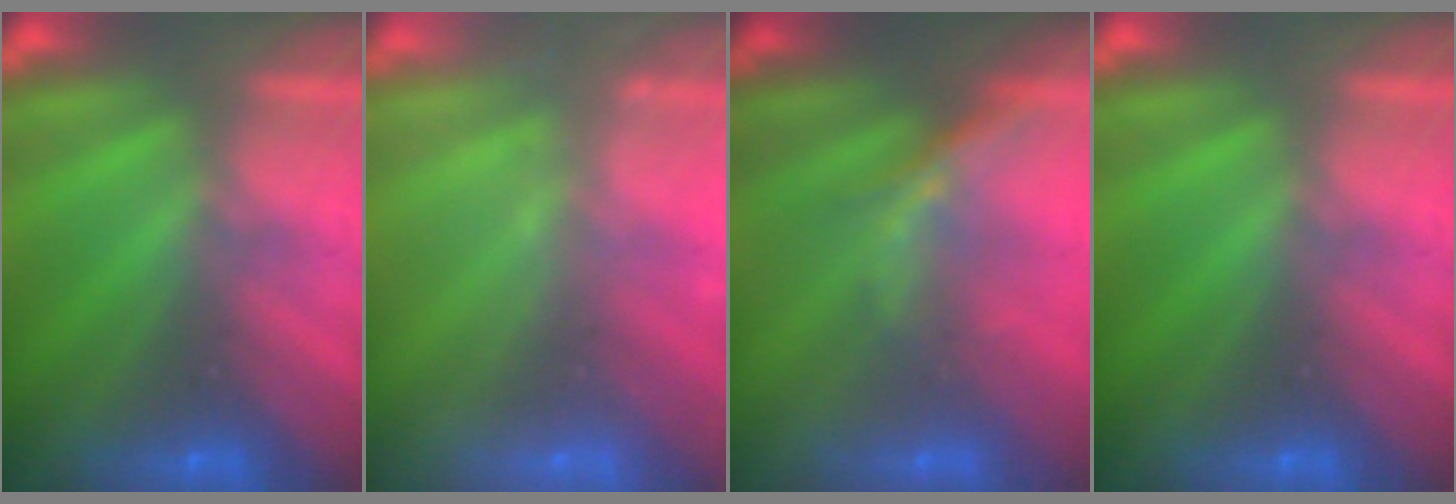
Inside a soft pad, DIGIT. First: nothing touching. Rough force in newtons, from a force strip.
{"total": 2.2}
{"total": 2.0}
{"total": 0.0}